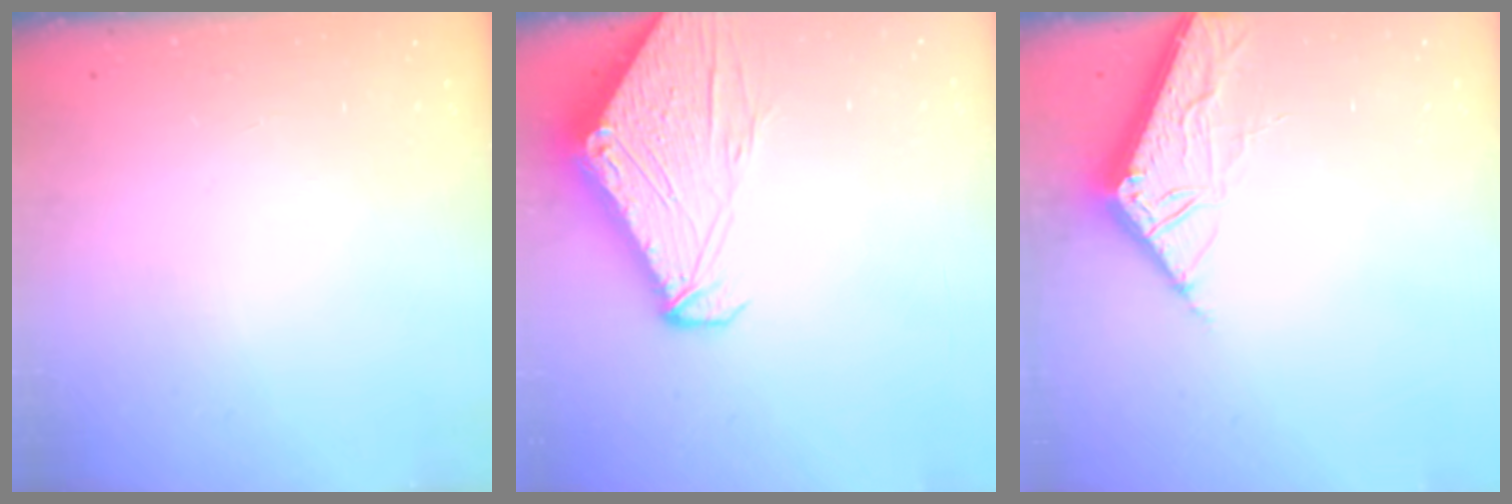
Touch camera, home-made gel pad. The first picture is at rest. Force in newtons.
{"total": 9.6, "press": 9.6, "slide": 1.1}
{"total": 6.8, "press": 6.8, "slide": 0.7}